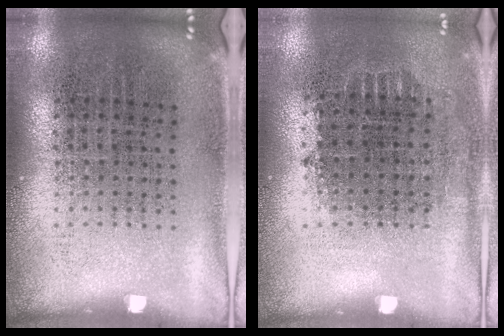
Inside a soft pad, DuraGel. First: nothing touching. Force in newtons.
{"total": 0.7, "press": 0.7, "slide": 0.2}